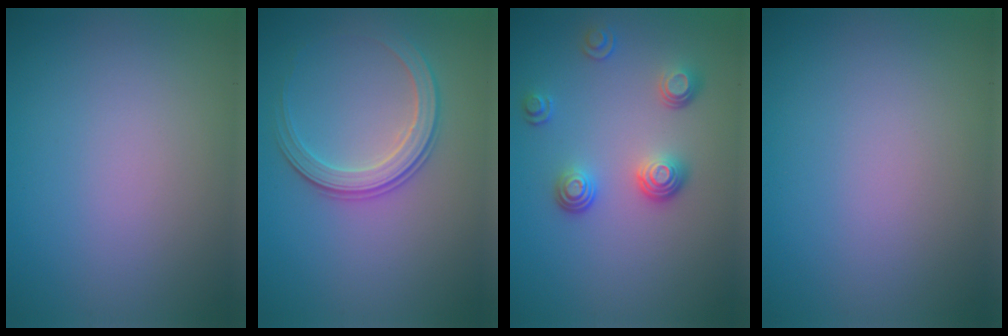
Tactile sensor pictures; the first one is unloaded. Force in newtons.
{"total": 2.9, "press": 2.8, "slide": 0.5}
{"total": 3.4, "press": 2.6, "slide": 2.1}
{"total": 0.0}